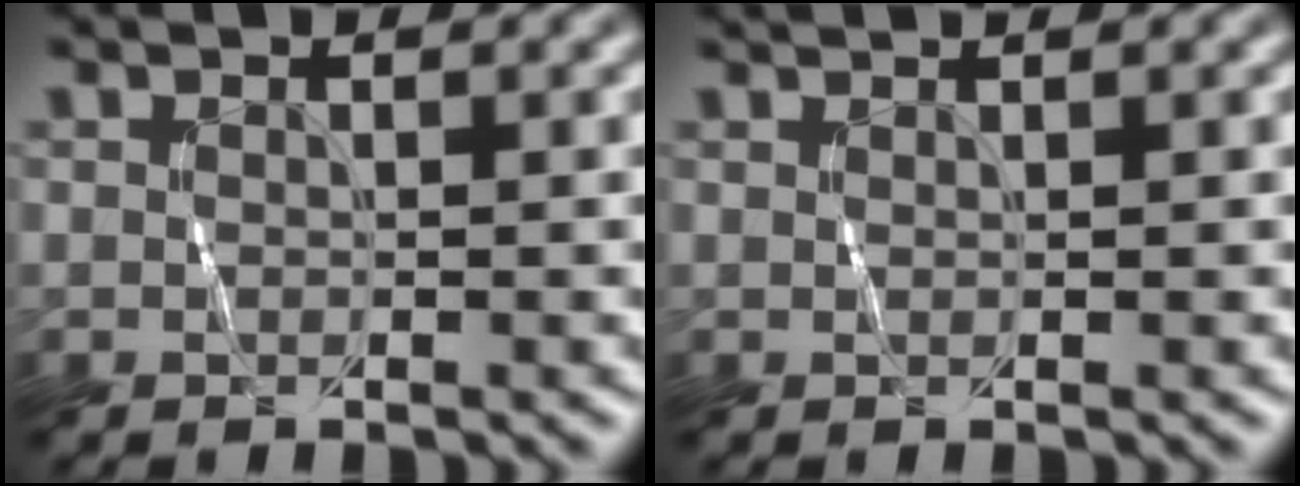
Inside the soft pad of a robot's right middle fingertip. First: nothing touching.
{"total": 1.0, "force": [0.9, 0.0, 0.4], "torque": [-0.005, 0.001, 0.012]}